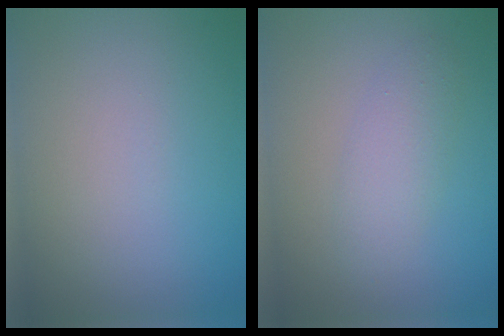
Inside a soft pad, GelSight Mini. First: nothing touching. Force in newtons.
{"total": 2.4, "press": 2.4, "slide": 0.2}